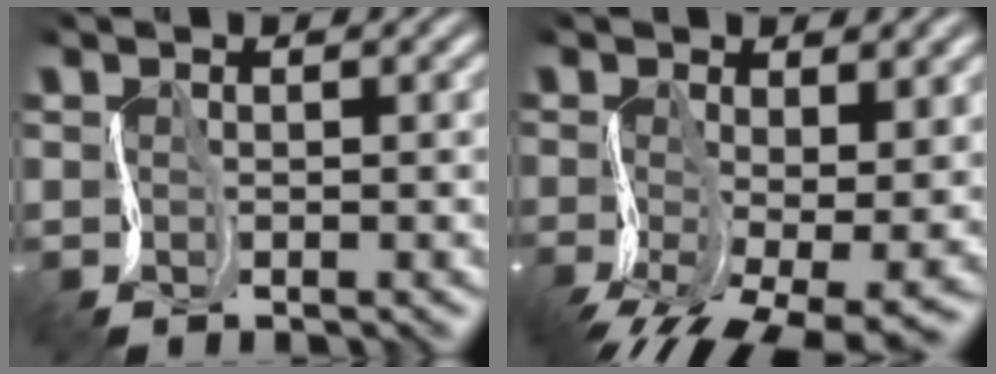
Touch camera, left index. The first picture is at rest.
{"total": 8.9, "force": [-3.0, 3.8, 7.5], "torque": [-0.133, -0.029, -0.046]}